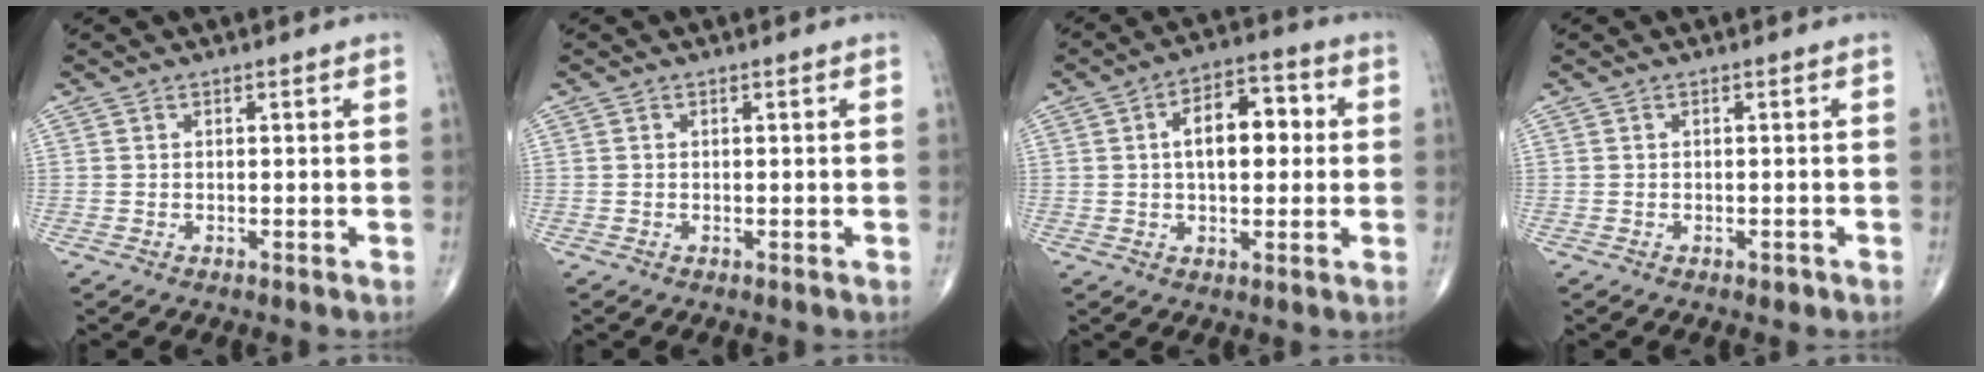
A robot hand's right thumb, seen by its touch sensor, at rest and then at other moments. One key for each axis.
{"total": 0.0}
{"total": 10.6, "fx": 1.3, "fy": 5.8, "fz": 8.8, "tx": -0.117, "ty": 0.023, "tz": 0.016}
{"total": 0.9, "fx": -0.5, "fy": 0.5, "fz": 0.6, "tx": -0.005, "ty": -0.001, "tz": -0.007}